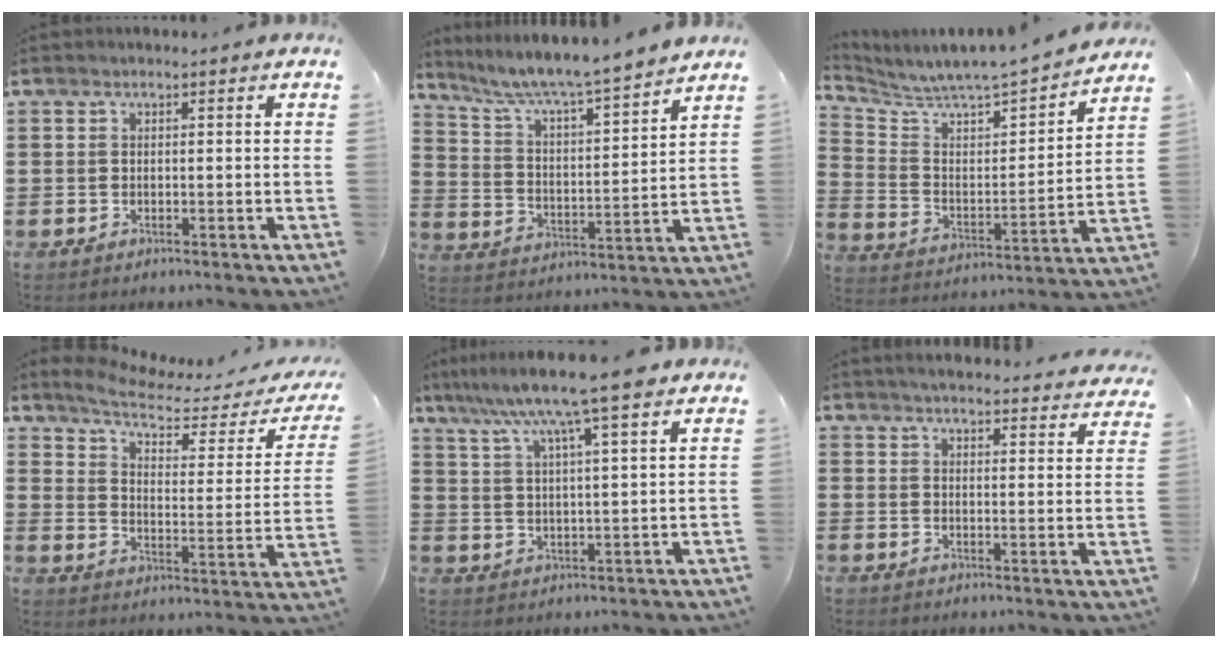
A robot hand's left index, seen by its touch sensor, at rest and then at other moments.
{"total": 5.9, "force": [5.5, -0.6, 2.0], "torque": [-0.064, -0.041, 0.086]}
{"total": 4.5, "force": [4.5, 0.1, 0.7], "torque": [-0.045, -0.057, 0.066]}
{"total": 5.9, "force": [4.6, 1.2, 3.5], "torque": [-0.084, -0.026, 0.073]}
{"total": 9.4, "force": [7.2, -0.2, 6.0], "torque": [-0.130, -0.028, 0.118]}
{"total": 3.6, "force": [3.6, -0.3, 0.7], "torque": [-0.028, -0.024, 0.061]}